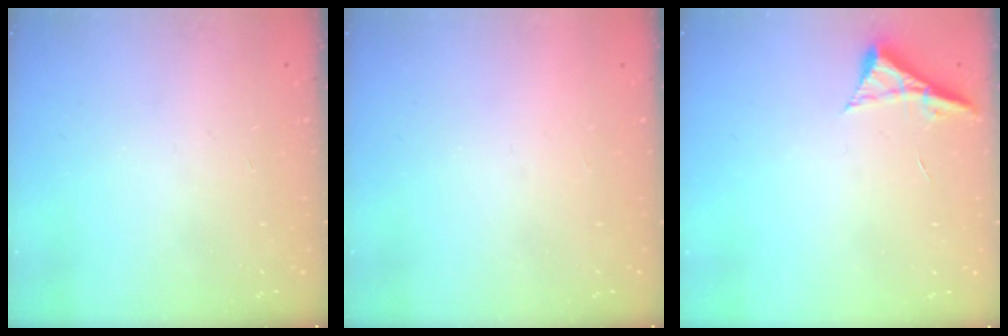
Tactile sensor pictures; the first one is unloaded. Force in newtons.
{"total": 1.5, "press": 1.5, "slide": 0.1}
{"total": 5.4, "press": 5.4, "slide": 0.7}